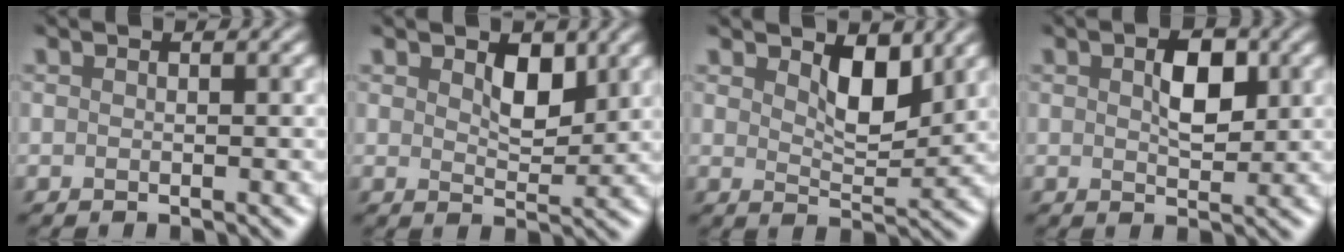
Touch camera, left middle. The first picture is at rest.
{"total": 2.0, "force": [1.5, 0.8, 1.0], "torque": [-0.027, -0.003, 0.031]}
{"total": 2.8, "force": [2.1, 0.8, 1.7], "torque": [-0.041, -0.007, 0.040]}
{"total": 1.9, "force": [1.0, 0.7, 1.5], "torque": [-0.034, 0.002, 0.018]}